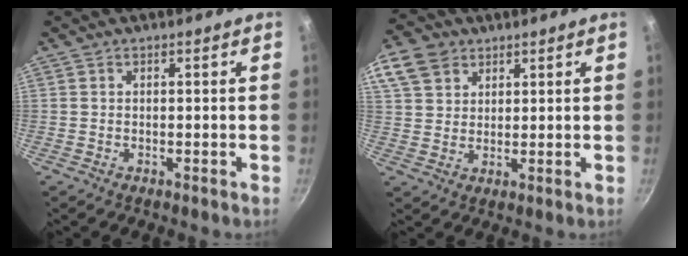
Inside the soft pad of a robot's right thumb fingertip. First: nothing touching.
{"total": 10.7, "force": [5.5, 8.0, 4.5], "torque": [-0.086, 0.006, 0.102]}